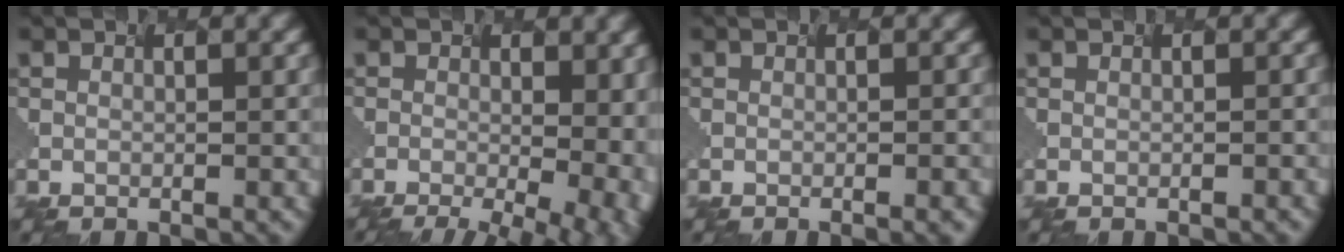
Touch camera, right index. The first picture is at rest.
{"total": 8.6, "force": [-2.2, 4.2, 7.2], "torque": [-0.049, -0.013, -0.007]}
{"total": 2.8, "force": [-0.5, 1.2, 2.4], "torque": [-0.002, 0.009, -0.005]}
{"total": 0.6, "force": [0.0, 0.4, 0.4], "torque": [0.006, 0.006, 0.000]}